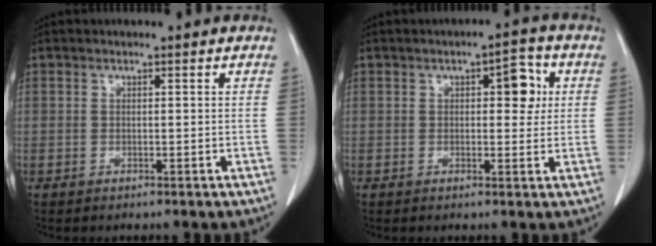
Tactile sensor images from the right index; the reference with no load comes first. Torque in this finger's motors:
{"motor_torque": [0.35, 0.34, 0.06, 0.04]}